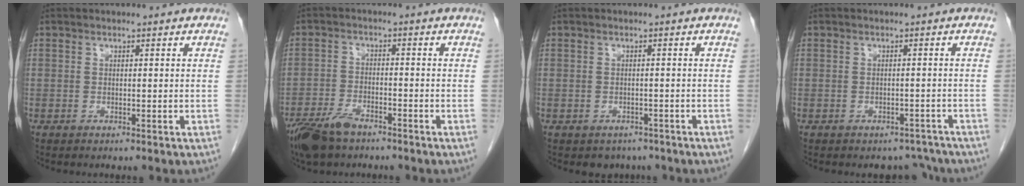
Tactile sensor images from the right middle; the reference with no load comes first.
{"total": 7.3, "force": [-5.4, 2.8, 4.0], "torque": [-0.084, -0.011, -0.098]}
{"total": 3.1, "force": [-2.4, 1.9, 0.4], "torque": [-0.004, 0.005, -0.031]}
{"total": 3.5, "force": [-3.1, 1.7, -0.2], "torque": [0.016, 0.011, -0.037]}